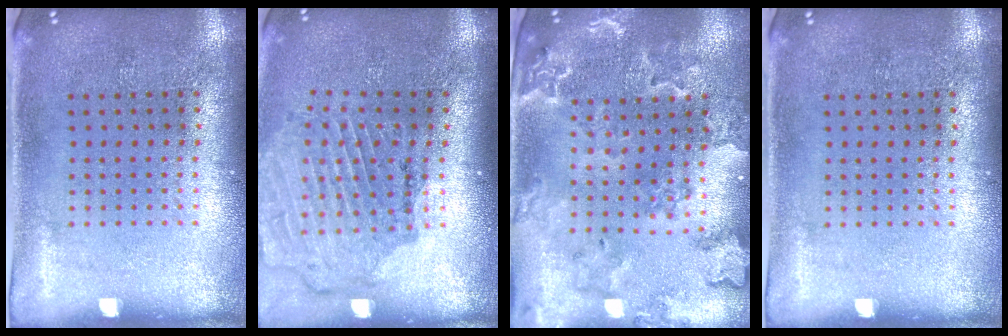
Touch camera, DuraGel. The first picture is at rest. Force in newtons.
{"total": 1.7, "press": 1.7, "slide": 0.1}
{"total": 1.8, "press": 1.8, "slide": 0.3}
{"total": 0.0}